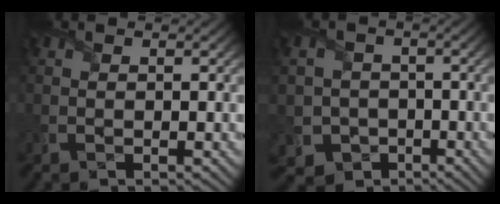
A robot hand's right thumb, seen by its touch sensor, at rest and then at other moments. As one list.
[{"total": 6.4, "force": [-2.1, 5.9, 1.0], "torque": [-0.034, -0.012, -0.067]}]